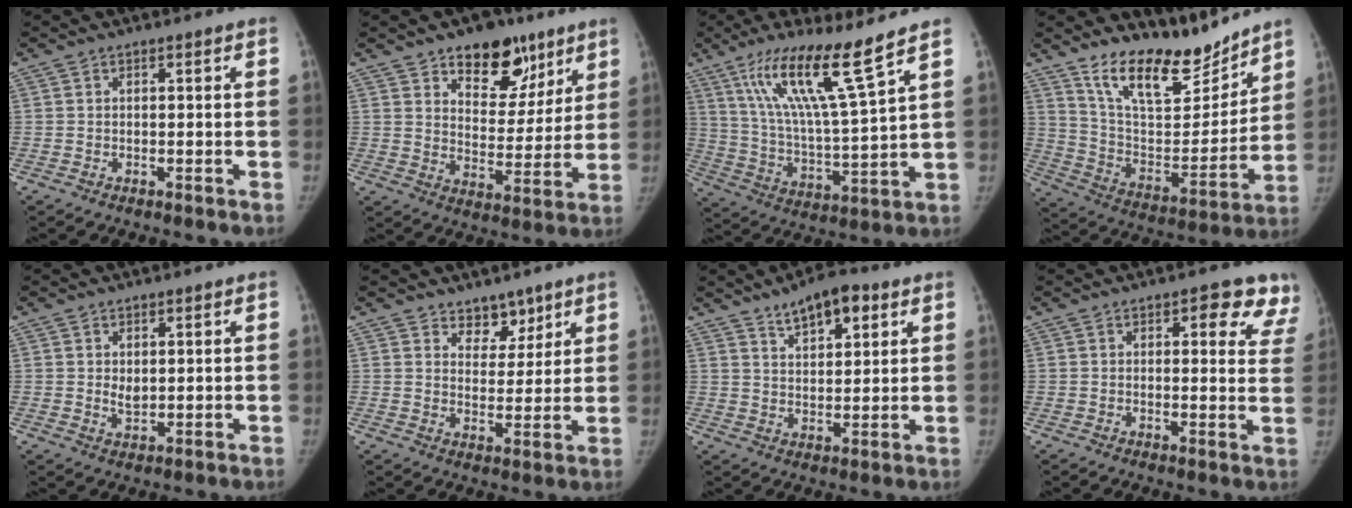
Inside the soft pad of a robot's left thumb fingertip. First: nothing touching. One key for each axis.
{"total": 14.8, "fx": 9.2, "fy": 8.6, "fz": 7.6, "tx": -0.048, "ty": -0.047, "tz": 0.140}
{"total": 16.4, "fx": 10.5, "fy": 0.6, "fz": 12.5, "tx": -0.220, "ty": -0.058, "tz": 0.198}
{"total": 18.0, "fx": 14.9, "fy": 6.2, "fz": 8.0, "tx": -0.079, "ty": -0.101, "tz": 0.261}
{"total": 2.4, "fx": 0.6, "fy": 1.7, "fz": 1.6, "tx": -0.016, "ty": -0.008, "tz": 0.015}
{"total": 5.8, "fx": 4.4, "fy": 3.5, "fz": 1.4, "tx": 0.016, "ty": -0.031, "tz": 0.071}
{"total": 8.9, "fx": 5.3, "fy": 3.9, "fz": 5.9, "tx": -0.069, "ty": -0.022, "tz": 0.085}
{"total": 10.1, "fx": 6.1, "fy": 4.5, "fz": 6.6, "tx": -0.028, "ty": -0.025, "tz": 0.054}